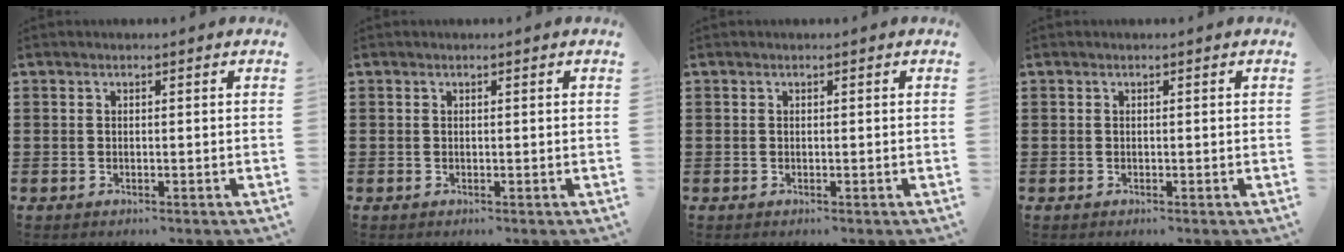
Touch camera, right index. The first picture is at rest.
{"total": 0.0}
{"total": 0.0}
{"total": 0.0}